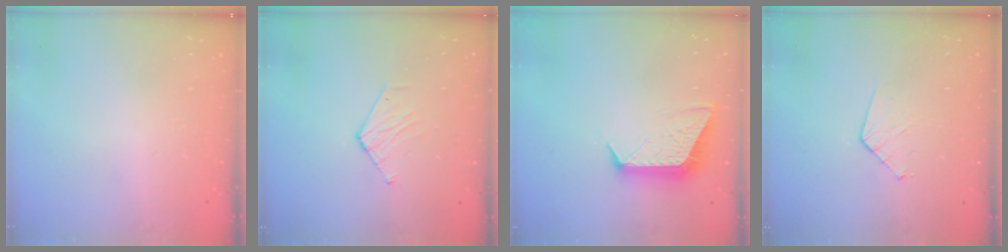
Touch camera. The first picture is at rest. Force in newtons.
{"total": 3.9, "press": 3.9, "slide": 0.3}
{"total": 10.1, "press": 10.1, "slide": 0.0}
{"total": 5.0, "press": 5.0, "slide": 0.4}